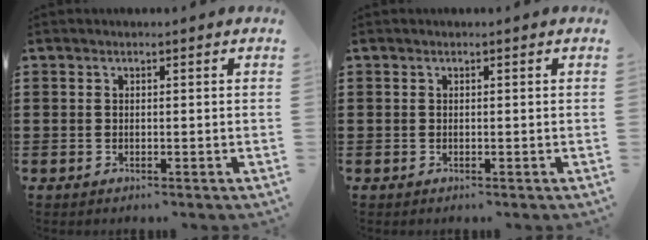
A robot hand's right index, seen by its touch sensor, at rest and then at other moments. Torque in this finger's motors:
{"motor_torque": [0.04, 0.60, -0.01, 0.00]}